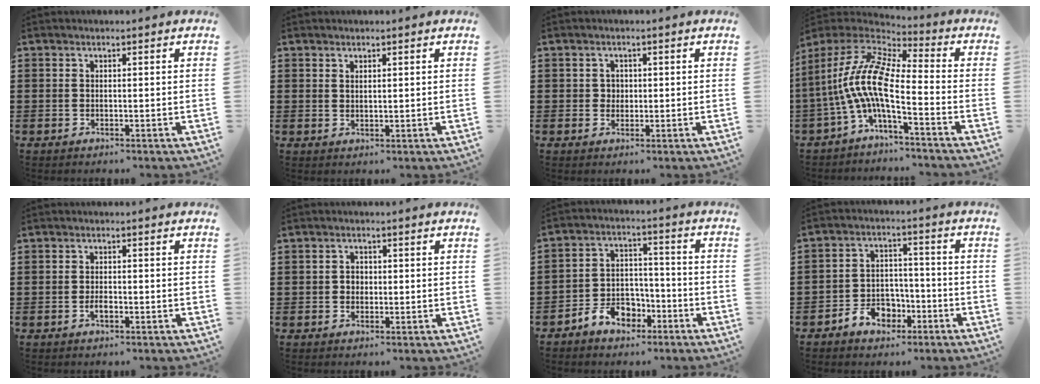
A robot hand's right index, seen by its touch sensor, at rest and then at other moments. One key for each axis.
{"total": 0.8, "fx": 0.6, "fy": 0.2, "fz": 0.5, "tx": -0.010, "ty": 0.000, "tz": 0.011}
{"total": 1.4, "fx": 0.2, "fy": 1.4, "fz": 0.4, "tx": -0.013, "ty": 0.008, "tz": 0.002}
{"total": 9.4, "fx": -2.5, "fy": 2.5, "fz": 8.7, "tx": -0.218, "ty": -0.036, "tz": -0.067}
{"total": 1.8, "fx": -1.1, "fy": 0.6, "fz": 1.3, "tx": -0.024, "ty": -0.004, "tz": -0.019}
{"total": 1.5, "fx": -0.2, "fy": 1.4, "fz": 0.6, "tx": -0.015, "ty": 0.006, "tz": -0.005}
{"total": 6.0, "fx": -4.0, "fy": 4.1, "fz": 1.9, "tx": -0.047, "ty": 0.021, "tz": -0.076}
{"total": 5.3, "fx": -3.1, "fy": 3.9, "fz": 1.8, "tx": -0.041, "ty": 0.018, "tz": -0.058}